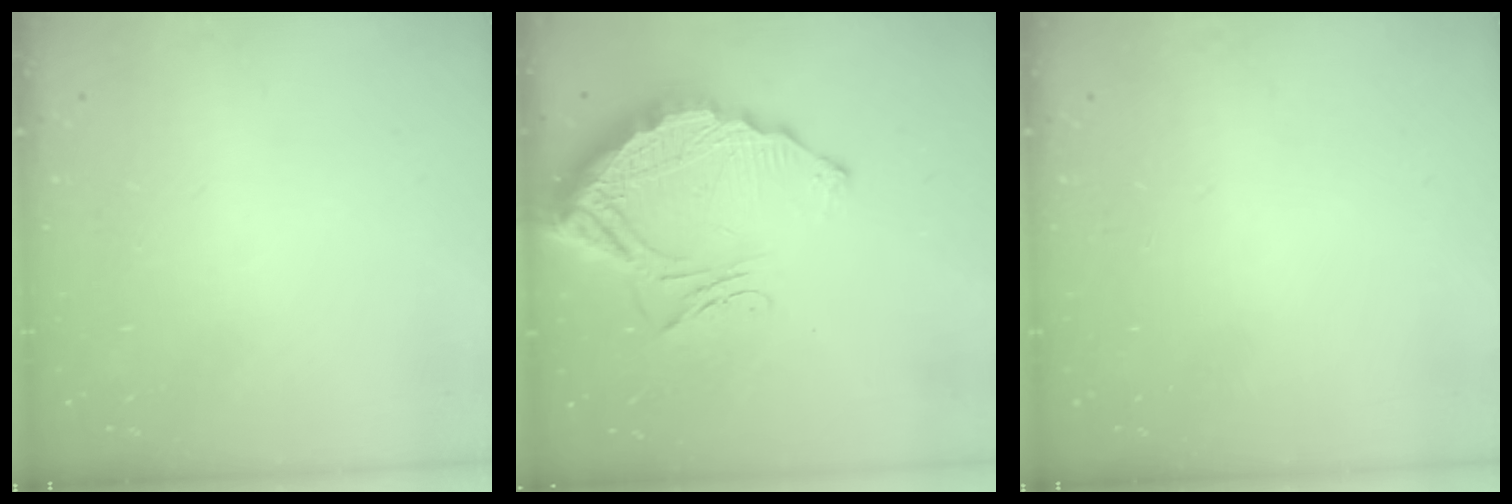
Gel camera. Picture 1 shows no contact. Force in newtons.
{"total": 19.3, "press": 19.2, "slide": 1.5}
{"total": 0.0}